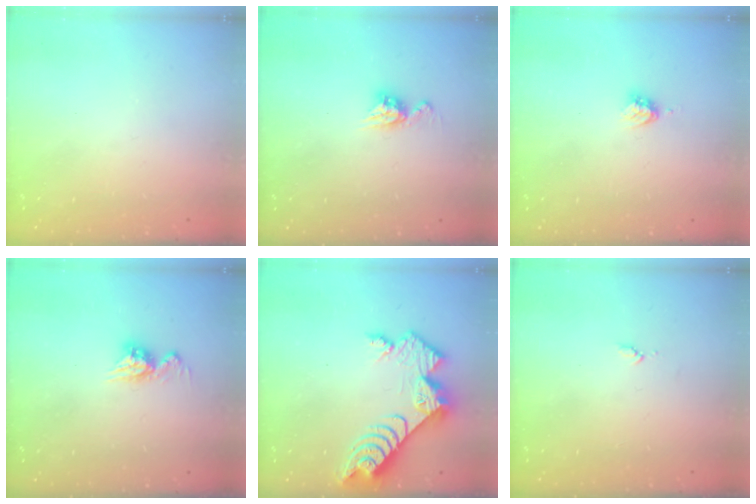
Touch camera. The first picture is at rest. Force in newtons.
{"total": 6.8, "press": 6.8, "slide": 0.5}
{"total": 4.5, "press": 4.5, "slide": 0.5}
{"total": 8.0, "press": 8.0, "slide": 0.7}
{"total": 11.2, "press": 11.1, "slide": 0.9}
{"total": 3.6, "press": 3.6, "slide": 0.4}